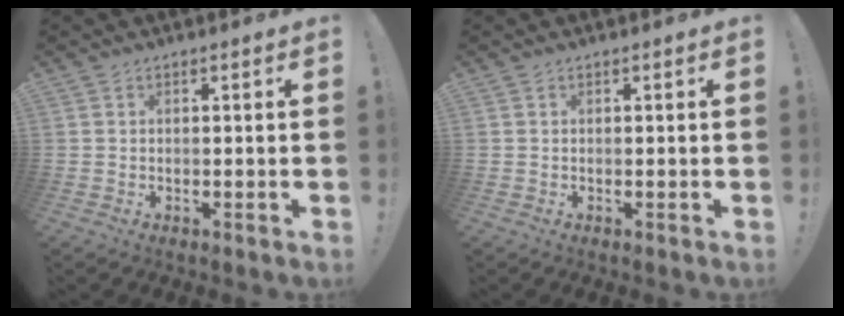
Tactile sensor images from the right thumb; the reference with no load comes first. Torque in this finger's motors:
{"motor_torque": [0.00, 0.00, 0.00, 0.00, 0.04]}